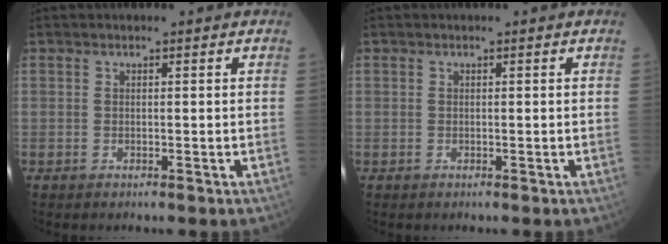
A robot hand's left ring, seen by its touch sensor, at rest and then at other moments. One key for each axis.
{"total": 0.0}